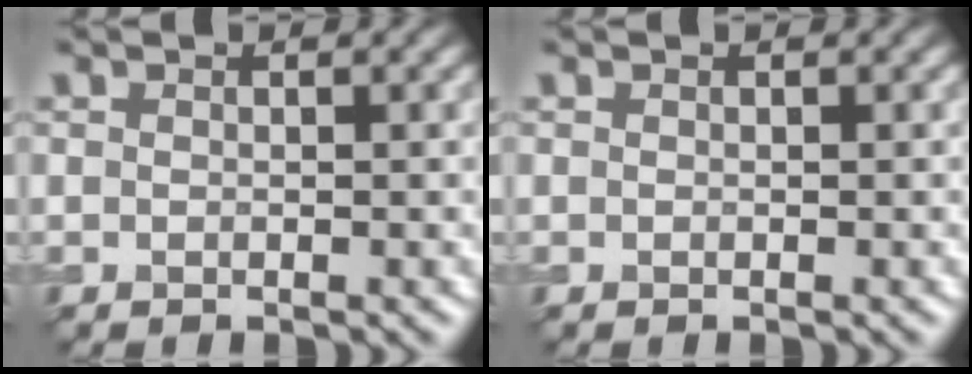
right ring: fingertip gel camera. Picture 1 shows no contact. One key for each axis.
{"total": 0.0}